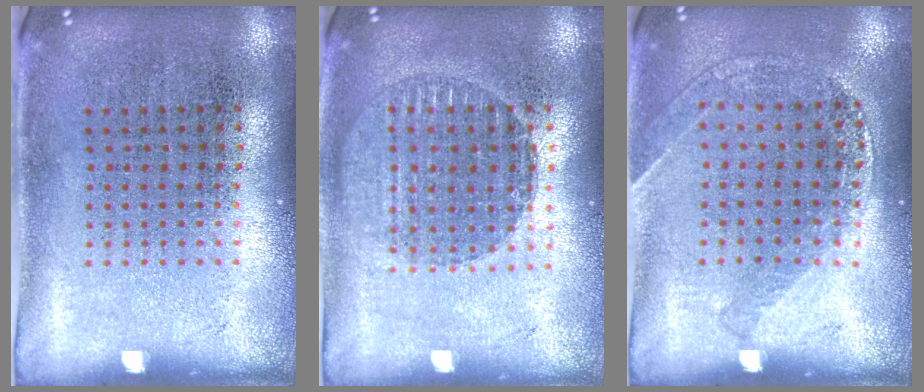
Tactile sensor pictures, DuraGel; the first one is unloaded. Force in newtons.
{"total": 1.4, "press": 1.2, "slide": 0.6}
{"total": 1.2, "press": 1.2, "slide": 0.1}